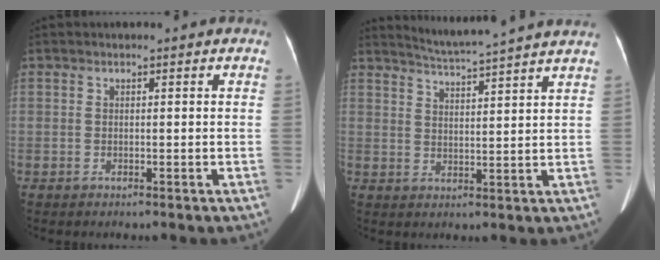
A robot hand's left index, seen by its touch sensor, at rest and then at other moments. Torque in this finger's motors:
{"motor_torque": [0.13, -0.13, -0.03, 0.00]}